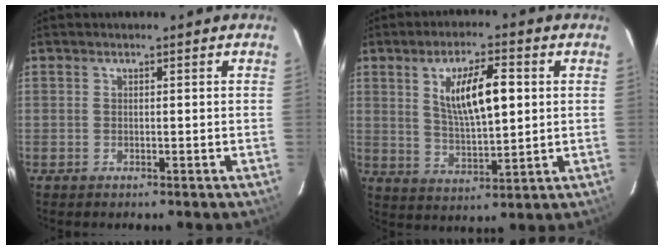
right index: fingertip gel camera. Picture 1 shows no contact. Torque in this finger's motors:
{"motor_torque": [0.86, 0.10, 0.50, 0.09]}